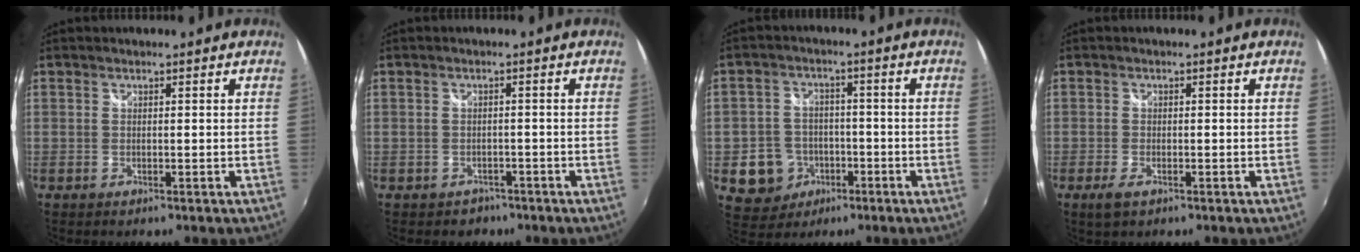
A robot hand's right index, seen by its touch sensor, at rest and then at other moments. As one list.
[{"total": 3.6, "force": [-2.4, 2.7, 0.6], "torque": [-0.020, -0.005, -0.032]}, {"total": 8.5, "force": [-3.0, 7.8, 1.7], "torque": [-0.057, 0.020, -0.036]}, {"total": 2.7, "force": [-1.7, 1.2, 1.9], "torque": [-0.039, -0.007, -0.029]}]